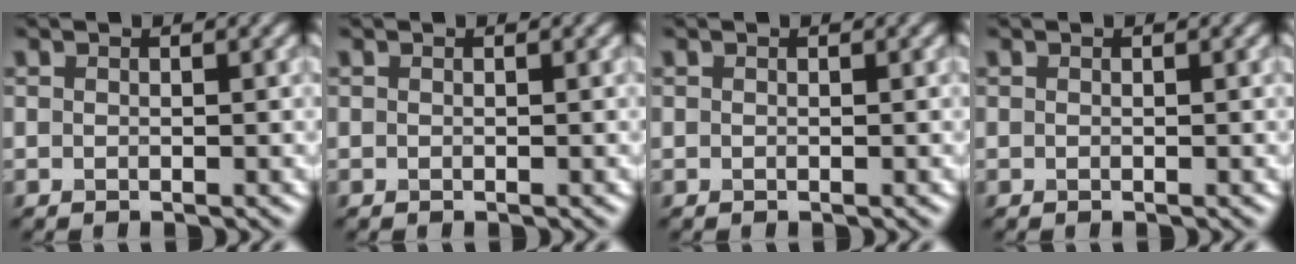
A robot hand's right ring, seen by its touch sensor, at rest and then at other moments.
{"total": 0.0}
{"total": 0.0}
{"total": 0.0}